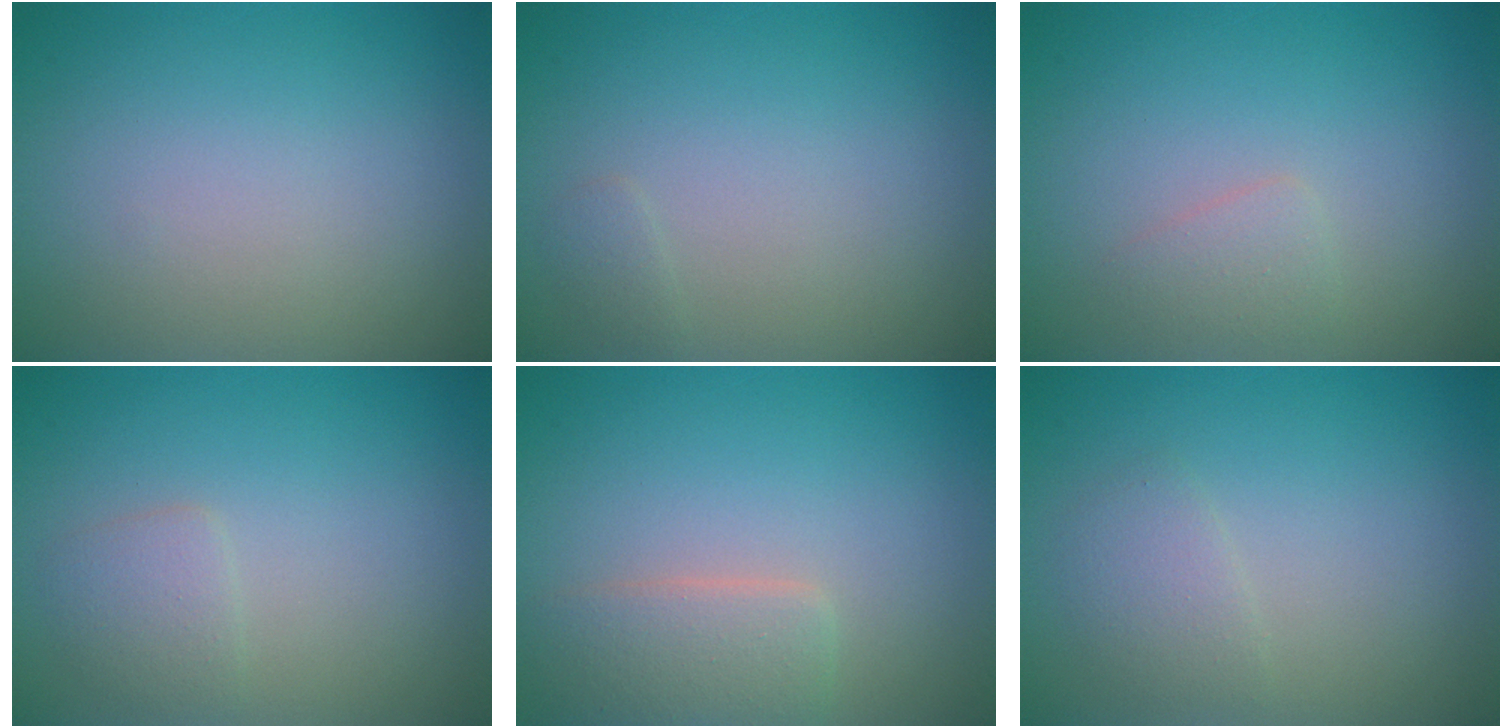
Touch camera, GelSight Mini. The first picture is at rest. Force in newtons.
{"total": 0.6, "press": 0.6, "slide": 0.0}
{"total": 1.2, "press": 1.2, "slide": 0.0}
{"total": 1.5, "press": 1.5, "slide": 0.1}
{"total": 2.8, "press": 2.8, "slide": 0.2}
{"total": 1.6, "press": 1.6, "slide": 0.1}